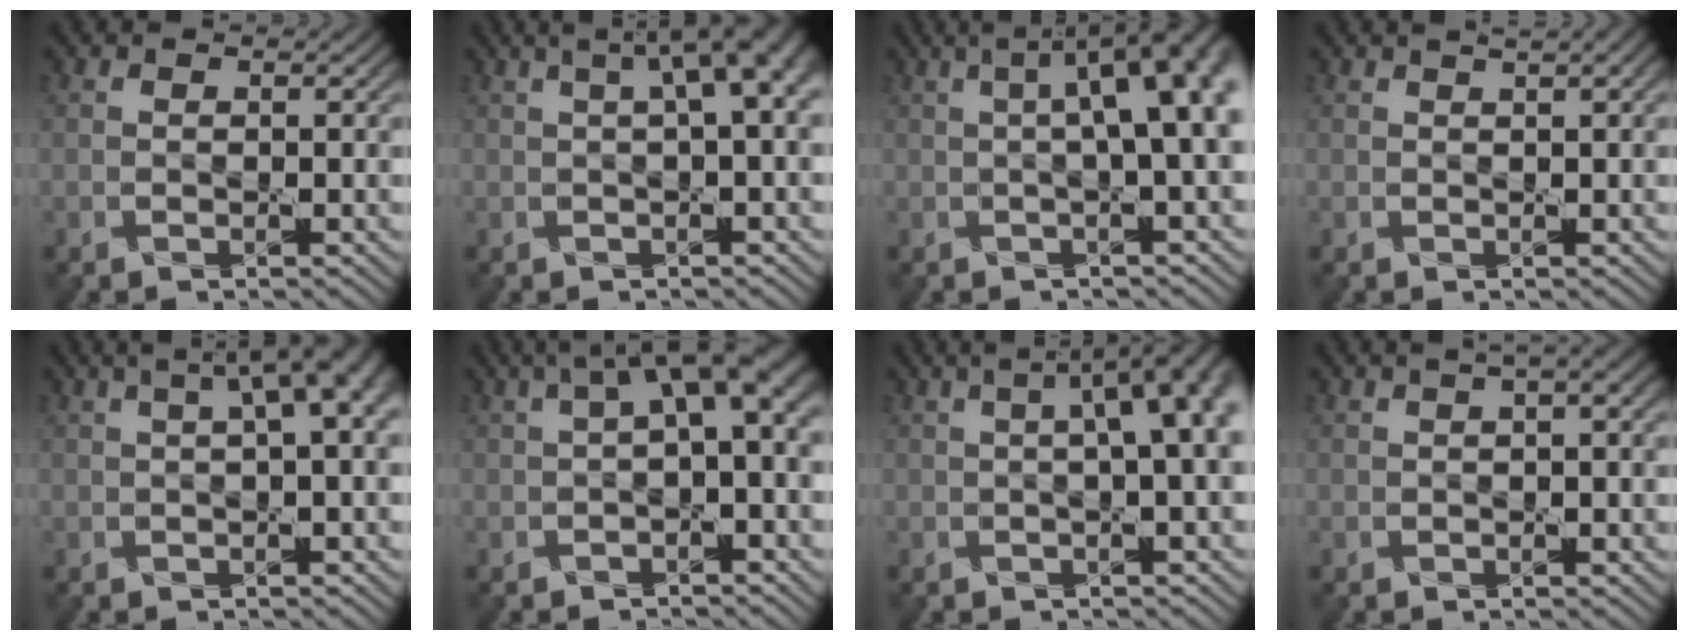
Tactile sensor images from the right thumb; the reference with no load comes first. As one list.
[{"total": 7.2, "force": [1.9, 2.1, 6.6], "torque": [-0.071, 0.028, 0.023]}, {"total": 11.7, "force": [2.0, 3.5, 11.0], "torque": [-0.108, 0.041, 0.017]}, {"total": 2.4, "force": [1.5, 0.6, 1.9], "torque": [-0.023, 0.006, 0.009]}, {"total": 6.5, "force": [1.8, 1.9, 6.0], "torque": [-0.070, 0.027, 0.024]}, {"total": 6.8, "force": [1.3, 2.1, 6.3], "torque": [-0.093, 0.017, 0.017]}, {"total": 10.2, "force": [1.7, 3.5, 9.4], "torque": [-0.087, 0.040, 0.008]}, {"total": 3.8, "force": [1.6, 1.3, 3.3], "torque": [-0.046, 0.010, 0.010]}]